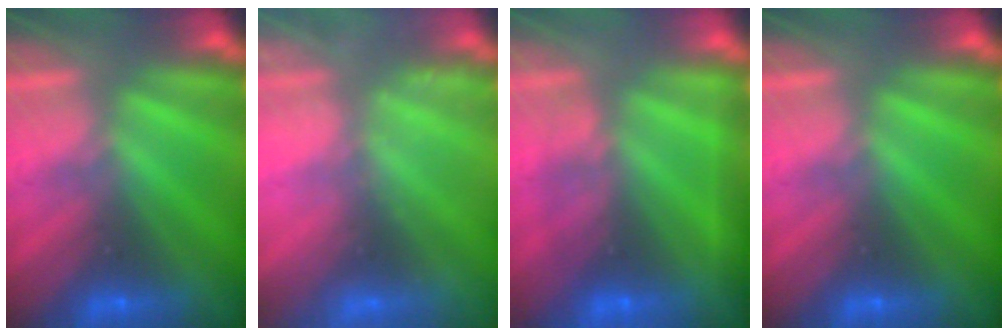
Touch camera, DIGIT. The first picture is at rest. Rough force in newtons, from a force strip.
{"total": 2.4}
{"total": 2.2}
{"total": 0.0}